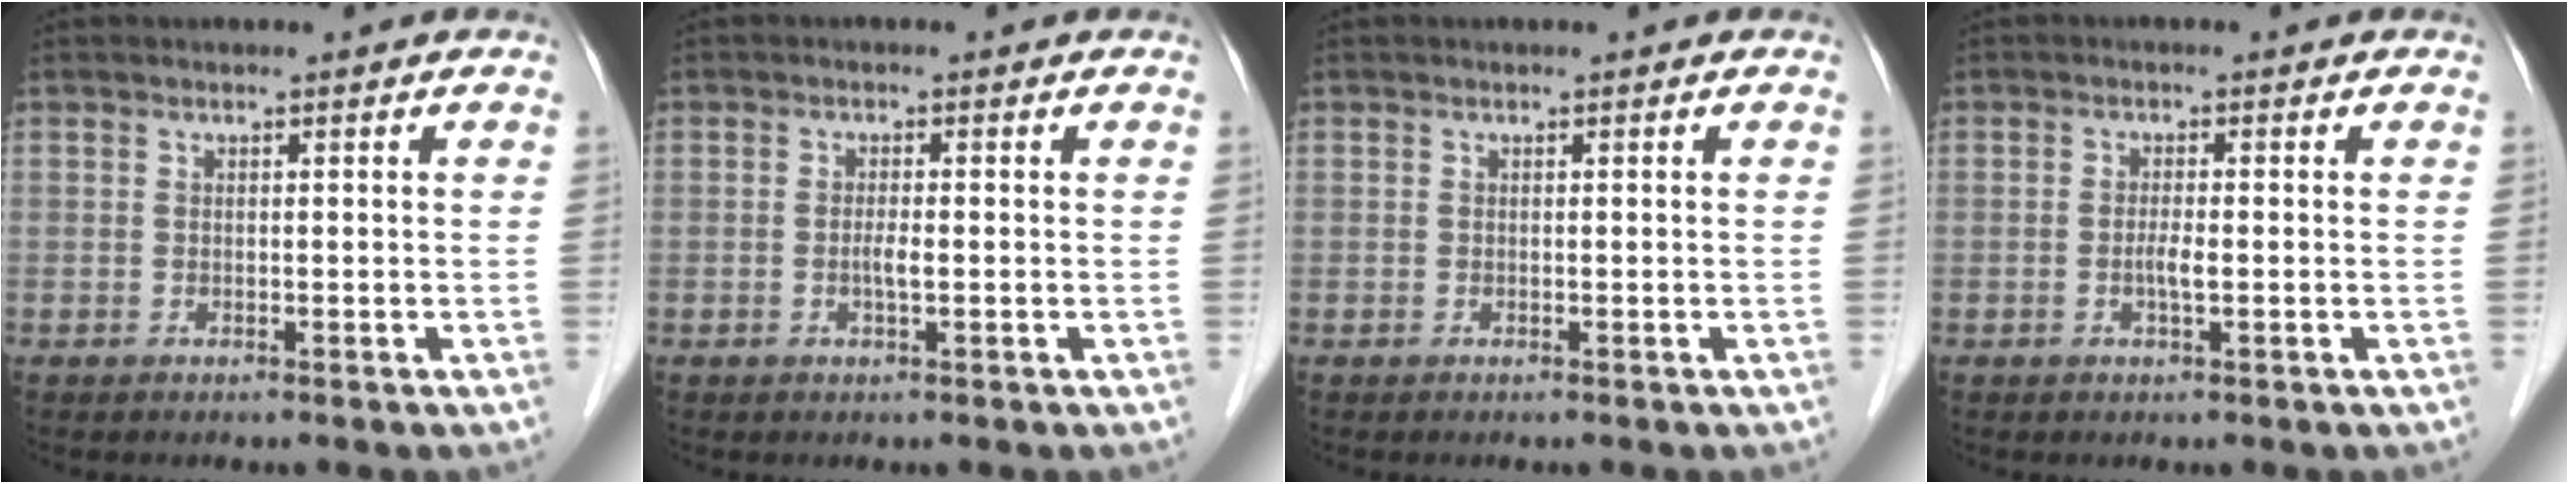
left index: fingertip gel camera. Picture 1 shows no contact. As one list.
[{"total": 1.6, "force": [-0.3, 0.2, 1.5], "torque": [-0.031, 0.000, -0.007]}, {"total": 0.0}, {"total": 1.9, "force": [-0.4, 0.3, 1.8], "torque": [-0.036, 0.000, -0.008]}]